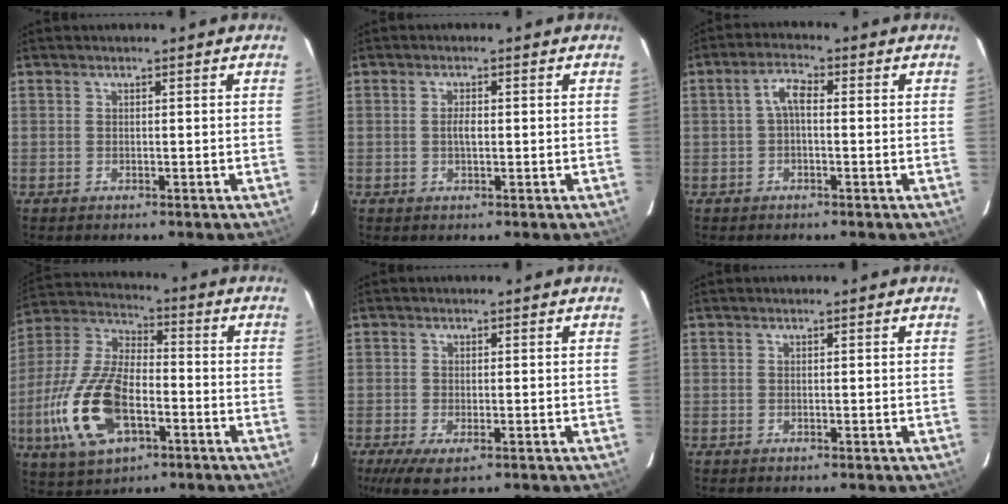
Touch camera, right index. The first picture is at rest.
{"total": 1.8, "force": [-0.1, 0.7, 1.6], "torque": [-0.031, 0.003, -0.003]}
{"total": 3.4, "force": [-0.2, 1.5, 3.1], "torque": [-0.062, 0.015, -0.004]}
{"total": 18.5, "force": [-6.2, 9.3, 14.8], "torque": [-0.335, -0.007, -0.112]}
{"total": 5.8, "force": [-3.1, 2.0, 4.5], "torque": [-0.094, -0.025, -0.049]}
{"total": 0.0}